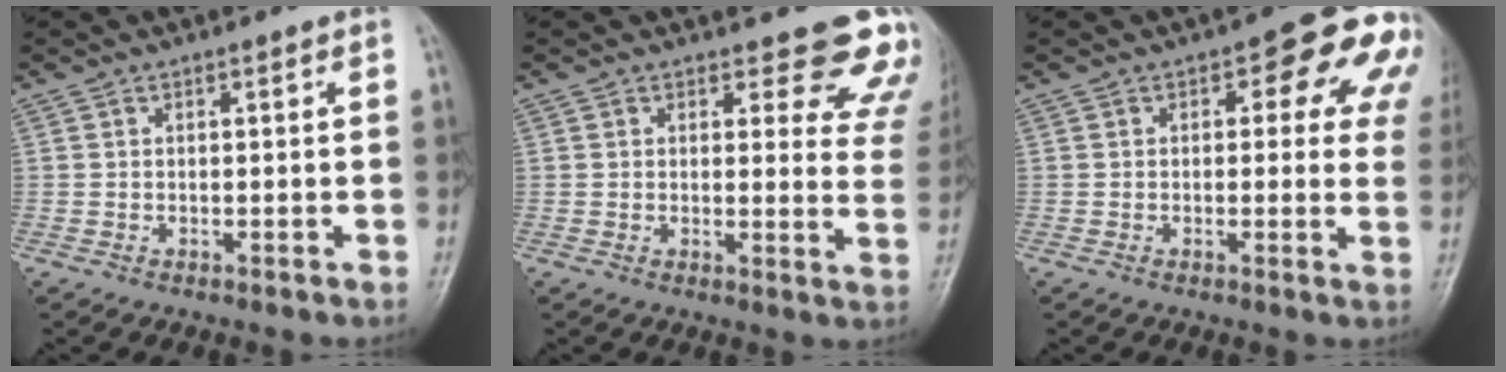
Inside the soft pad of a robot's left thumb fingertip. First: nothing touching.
{"total": 11.6, "force": [9.8, 4.5, 4.4], "torque": [0.010, -0.061, 0.081]}
{"total": 12.4, "force": [4.1, 5.9, 10.1], "torque": [-0.059, 0.002, 0.036]}